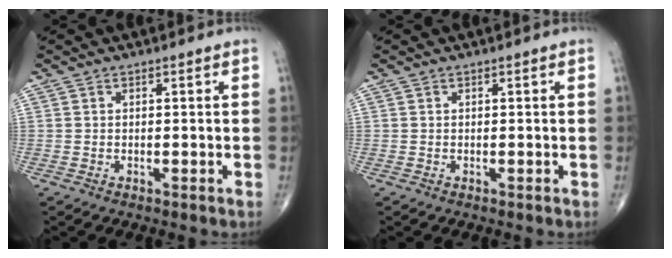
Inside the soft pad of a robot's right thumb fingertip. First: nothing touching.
{"total": 0.0}